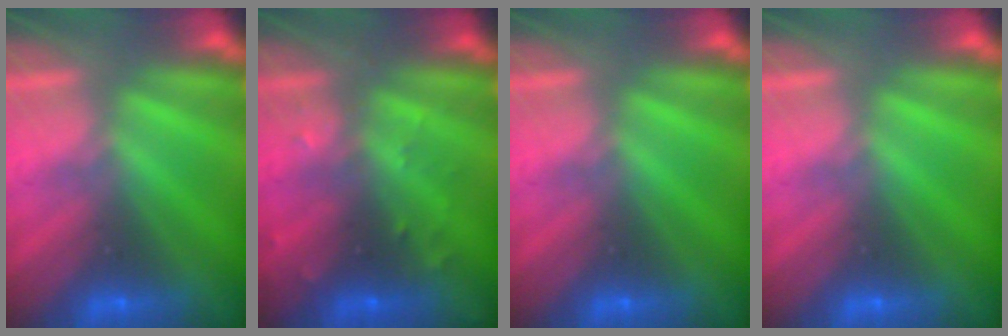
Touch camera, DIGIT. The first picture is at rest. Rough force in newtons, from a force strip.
{"total": 2.9}
{"total": 0.0}
{"total": 0.0}